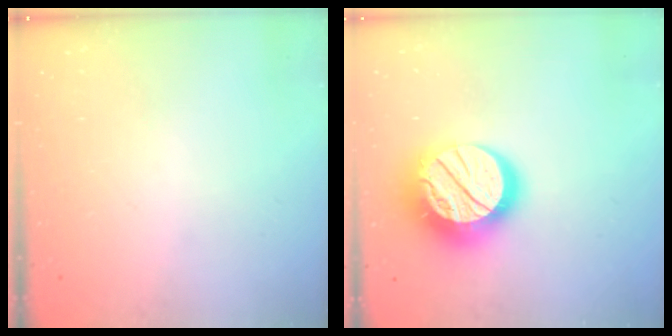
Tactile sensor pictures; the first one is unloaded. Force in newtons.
{"total": 19.6, "press": 19.5, "slide": 1.5}